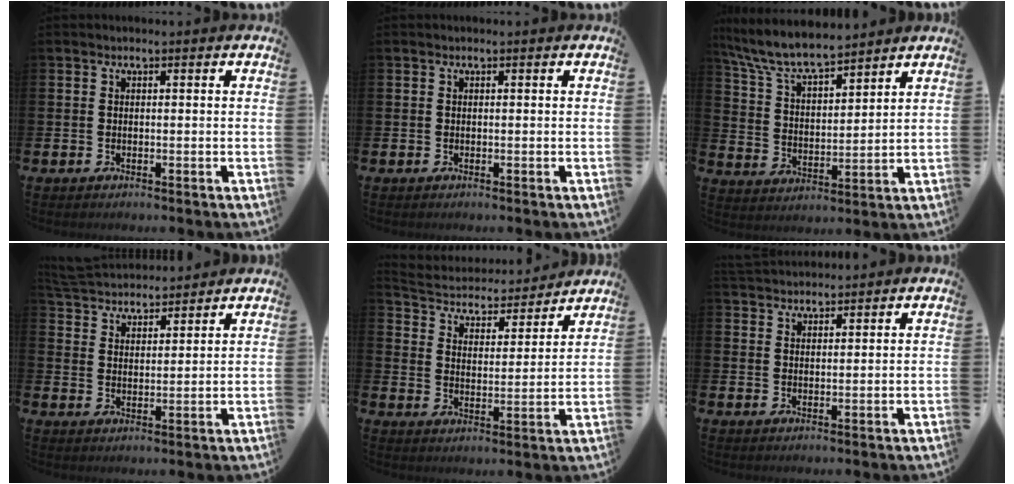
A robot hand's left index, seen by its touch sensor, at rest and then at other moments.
{"total": 0.0}
{"total": 7.8, "force": [7.3, 1.3, 2.6], "torque": [-0.083, -0.041, 0.128]}
{"total": 5.6, "force": [5.5, 0.7, 0.0], "torque": [-0.028, -0.033, 0.102]}
{"total": 4.8, "force": [4.5, 1.5, 0.5], "torque": [-0.039, -0.043, 0.072]}
{"total": 3.0, "force": [3.0, 0.4, -0.1], "torque": [-0.006, -0.012, 0.056]}